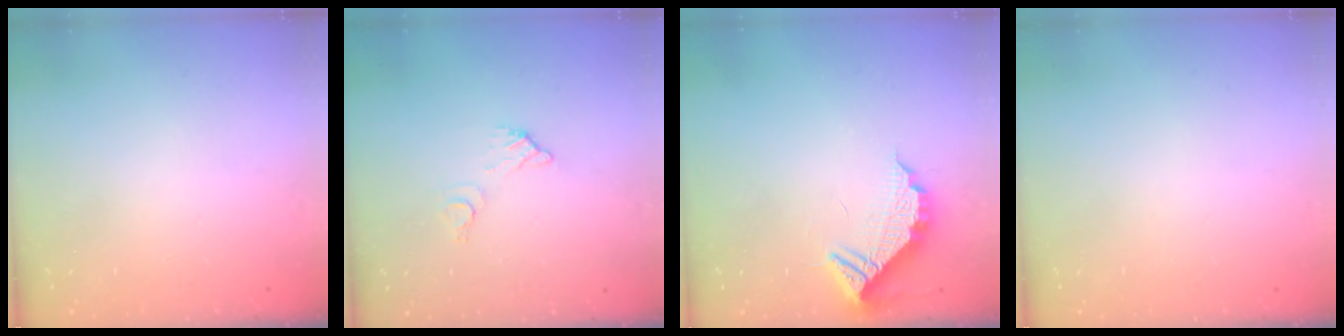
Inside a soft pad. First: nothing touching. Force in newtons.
{"total": 5.6, "press": 5.6, "slide": 0.2}
{"total": 9.9, "press": 9.9, "slide": 0.4}
{"total": 0.0}